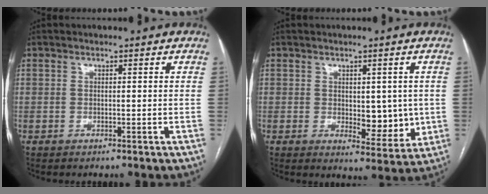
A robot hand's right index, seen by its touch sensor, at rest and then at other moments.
{"total": 6.7, "force": [0.1, 3.5, 5.8], "torque": [-0.064, -0.007, 0.013]}